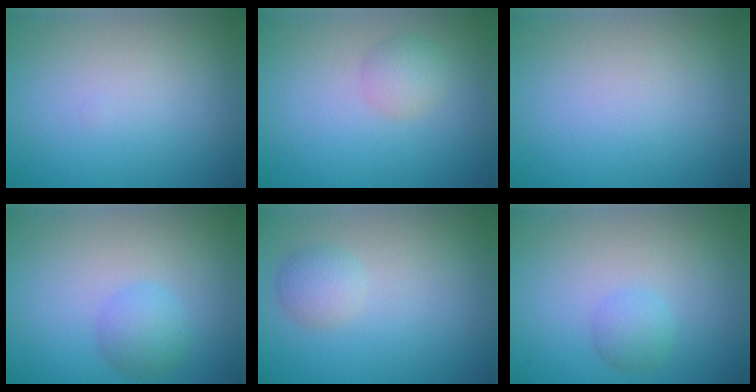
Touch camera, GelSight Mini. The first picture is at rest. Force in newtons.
{"total": 1.8, "press": 1.8, "slide": 0.0}
{"total": 0.0}
{"total": 2.3, "press": 2.3, "slide": 0.1}
{"total": 1.8, "press": 1.8, "slide": 0.0}
{"total": 1.5, "press": 1.5, "slide": 0.1}